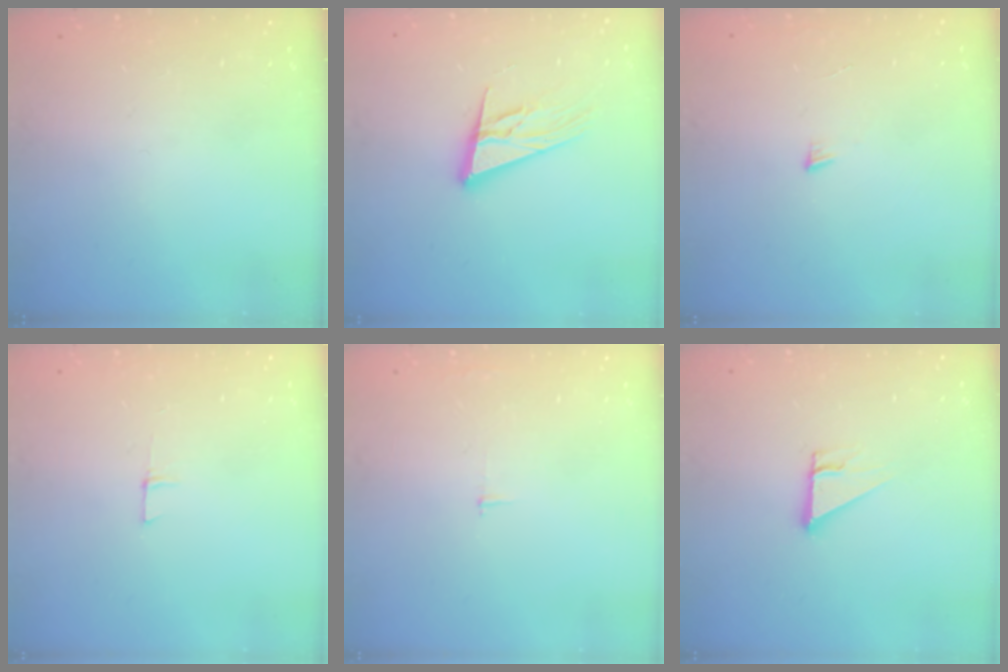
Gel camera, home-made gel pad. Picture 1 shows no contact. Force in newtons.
{"total": 14.7, "press": 14.1, "slide": 4.0}
{"total": 3.0, "press": 3.0, "slide": 0.3}
{"total": 5.1, "press": 5.1, "slide": 0.4}
{"total": 2.3, "press": 2.3, "slide": 0.2}
{"total": 3.1, "press": 3.1, "slide": 0.1}